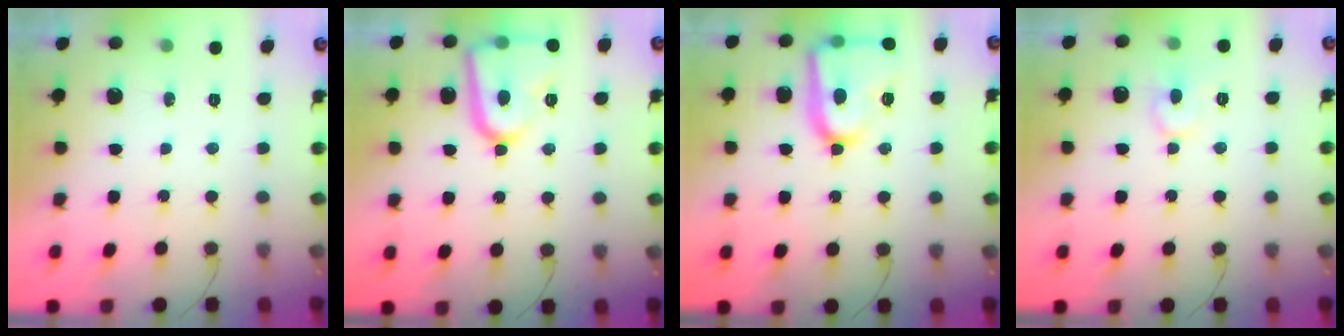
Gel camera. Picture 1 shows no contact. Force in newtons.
{"total": 14.5, "press": 14.4, "slide": 1.3}
{"total": 17.9, "press": 17.8, "slide": 1.7}
{"total": 7.6, "press": 7.5, "slide": 0.8}